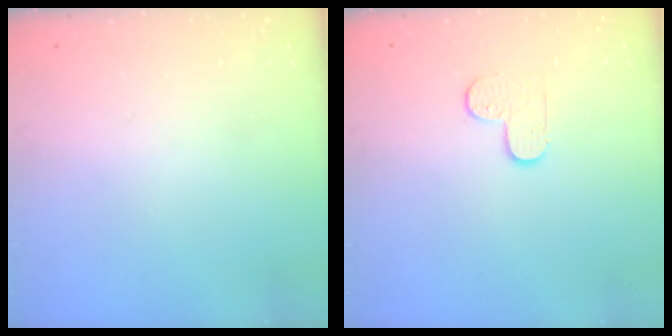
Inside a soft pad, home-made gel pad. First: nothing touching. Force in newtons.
{"total": 6.1, "press": 6.1, "slide": 0.6}